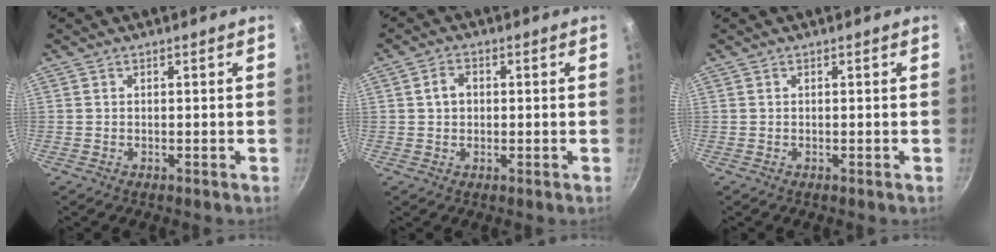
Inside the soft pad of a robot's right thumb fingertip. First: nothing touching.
{"total": 3.2, "force": [0.3, 2.5, 2.0], "torque": [-0.024, 0.008, 0.003]}
{"total": 0.0}